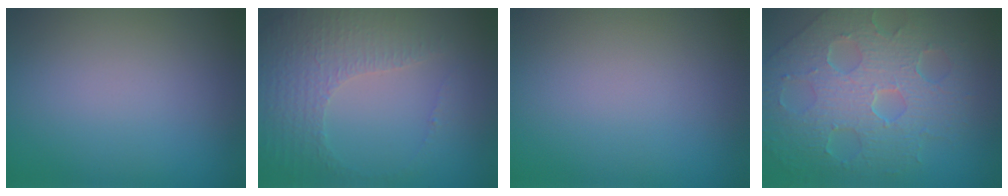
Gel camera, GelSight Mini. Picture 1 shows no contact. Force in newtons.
{"total": 4.6, "press": 3.1, "slide": 3.3}
{"total": 0.0}
{"total": 8.8, "press": 6.1, "slide": 6.3}